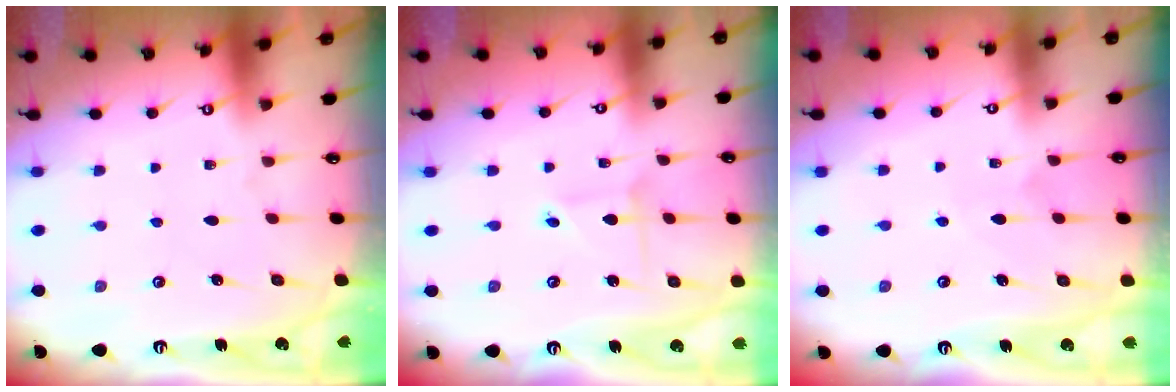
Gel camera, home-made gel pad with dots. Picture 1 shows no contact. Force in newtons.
{"total": 2.2, "press": 2.2, "slide": 0.1}
{"total": 4.4, "press": 4.4, "slide": 0.5}